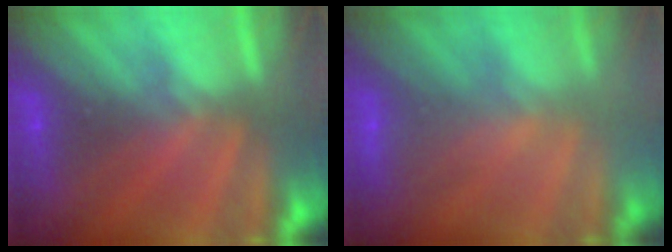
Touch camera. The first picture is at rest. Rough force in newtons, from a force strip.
{"total": 2.2}